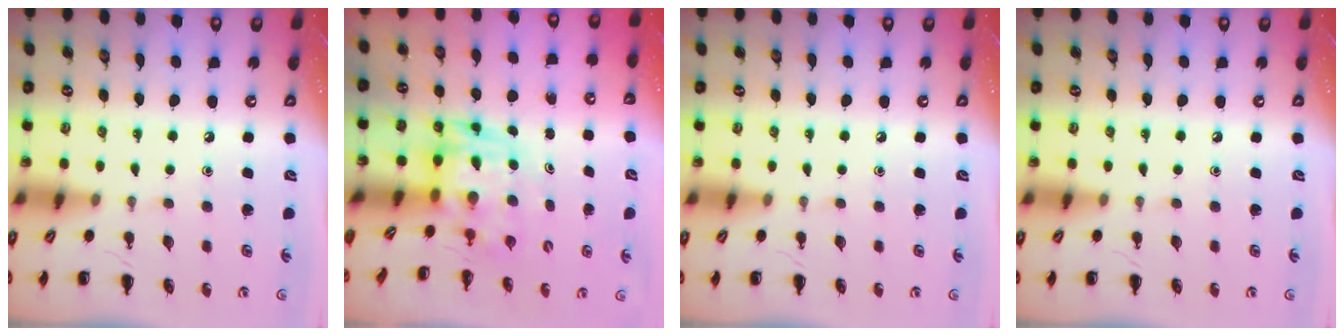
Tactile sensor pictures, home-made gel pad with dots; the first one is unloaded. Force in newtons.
{"total": 3.6, "press": 3.5, "slide": 0.7}
{"total": 0.0}
{"total": 0.0}